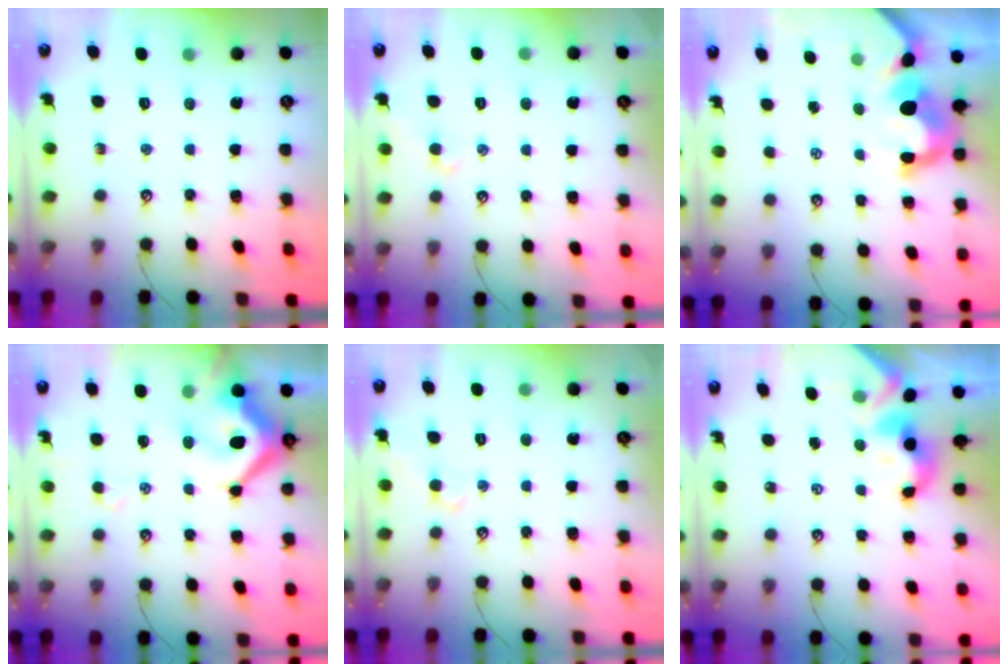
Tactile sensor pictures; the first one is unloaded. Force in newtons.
{"total": 0.9, "press": 0.7, "slide": 0.5}
{"total": 4.4, "press": 4.3, "slide": 1.0}
{"total": 12.8, "press": 12.7, "slide": 1.9}
{"total": 1.6, "press": 1.5, "slide": 0.4}
{"total": 3.1, "press": 3.0, "slide": 0.4}